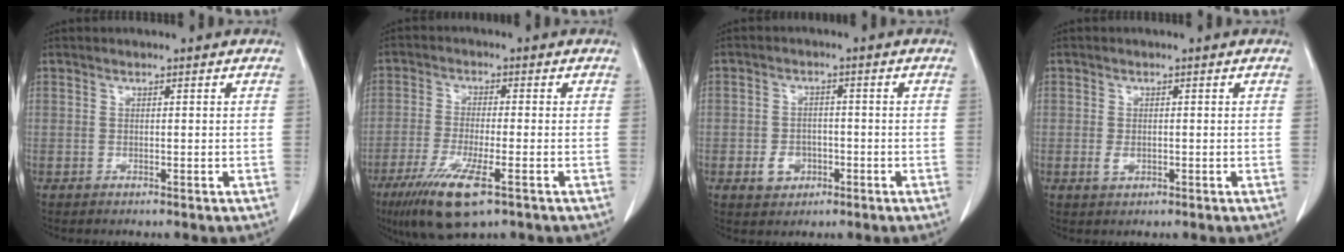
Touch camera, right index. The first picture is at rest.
{"total": 9.6, "force": [-5.2, 1.5, 7.9], "torque": [-0.154, -0.026, -0.087]}
{"total": 3.8, "force": [-1.3, 3.2, 1.6], "torque": [-0.022, 0.005, -0.013]}
{"total": 1.5, "force": [-0.2, 1.1, 1.0], "torque": [-0.015, 0.001, 0.003]}